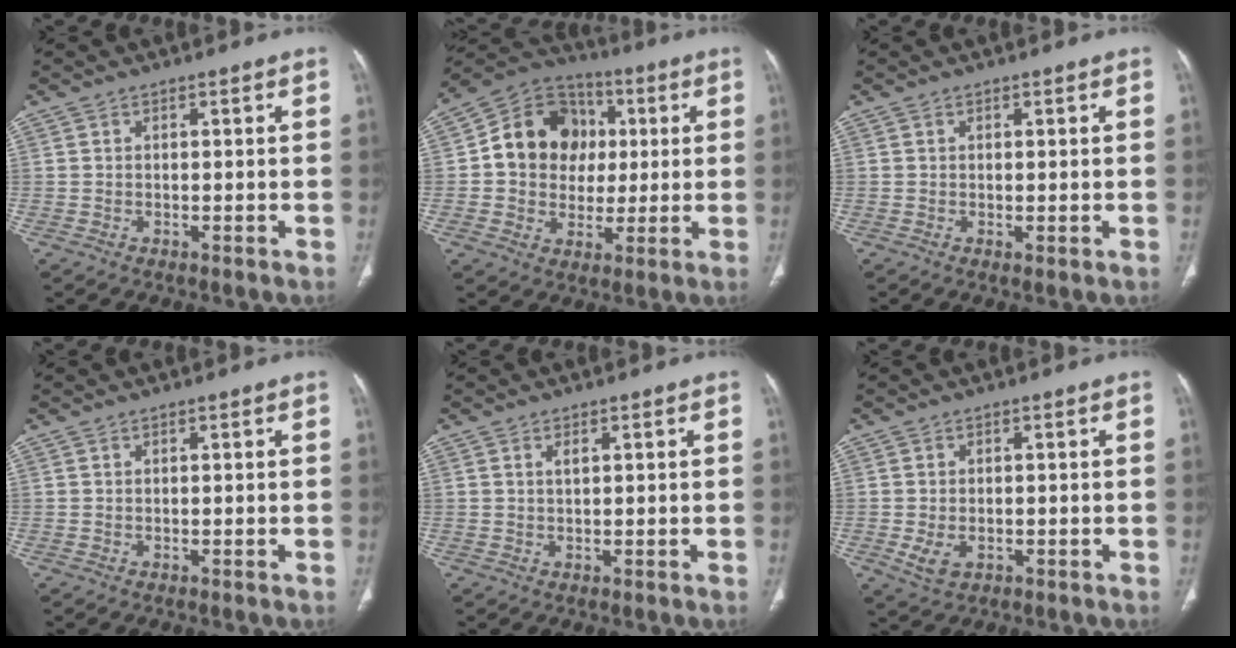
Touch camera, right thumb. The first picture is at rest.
{"total": 15.5, "force": [1.7, 13.4, 7.6], "torque": [-0.083, 0.019, 0.024]}
{"total": 1.0, "force": [-0.2, 0.3, 0.9], "torque": [-0.018, -0.005, -0.002]}
{"total": 0.0}
{"total": 1.2, "force": [0.5, 0.5, 1.0], "torque": [-0.019, 0.003, 0.012]}
{"total": 3.9, "force": [-1.0, 2.5, 2.8], "torque": [-0.059, -0.001, -0.010]}